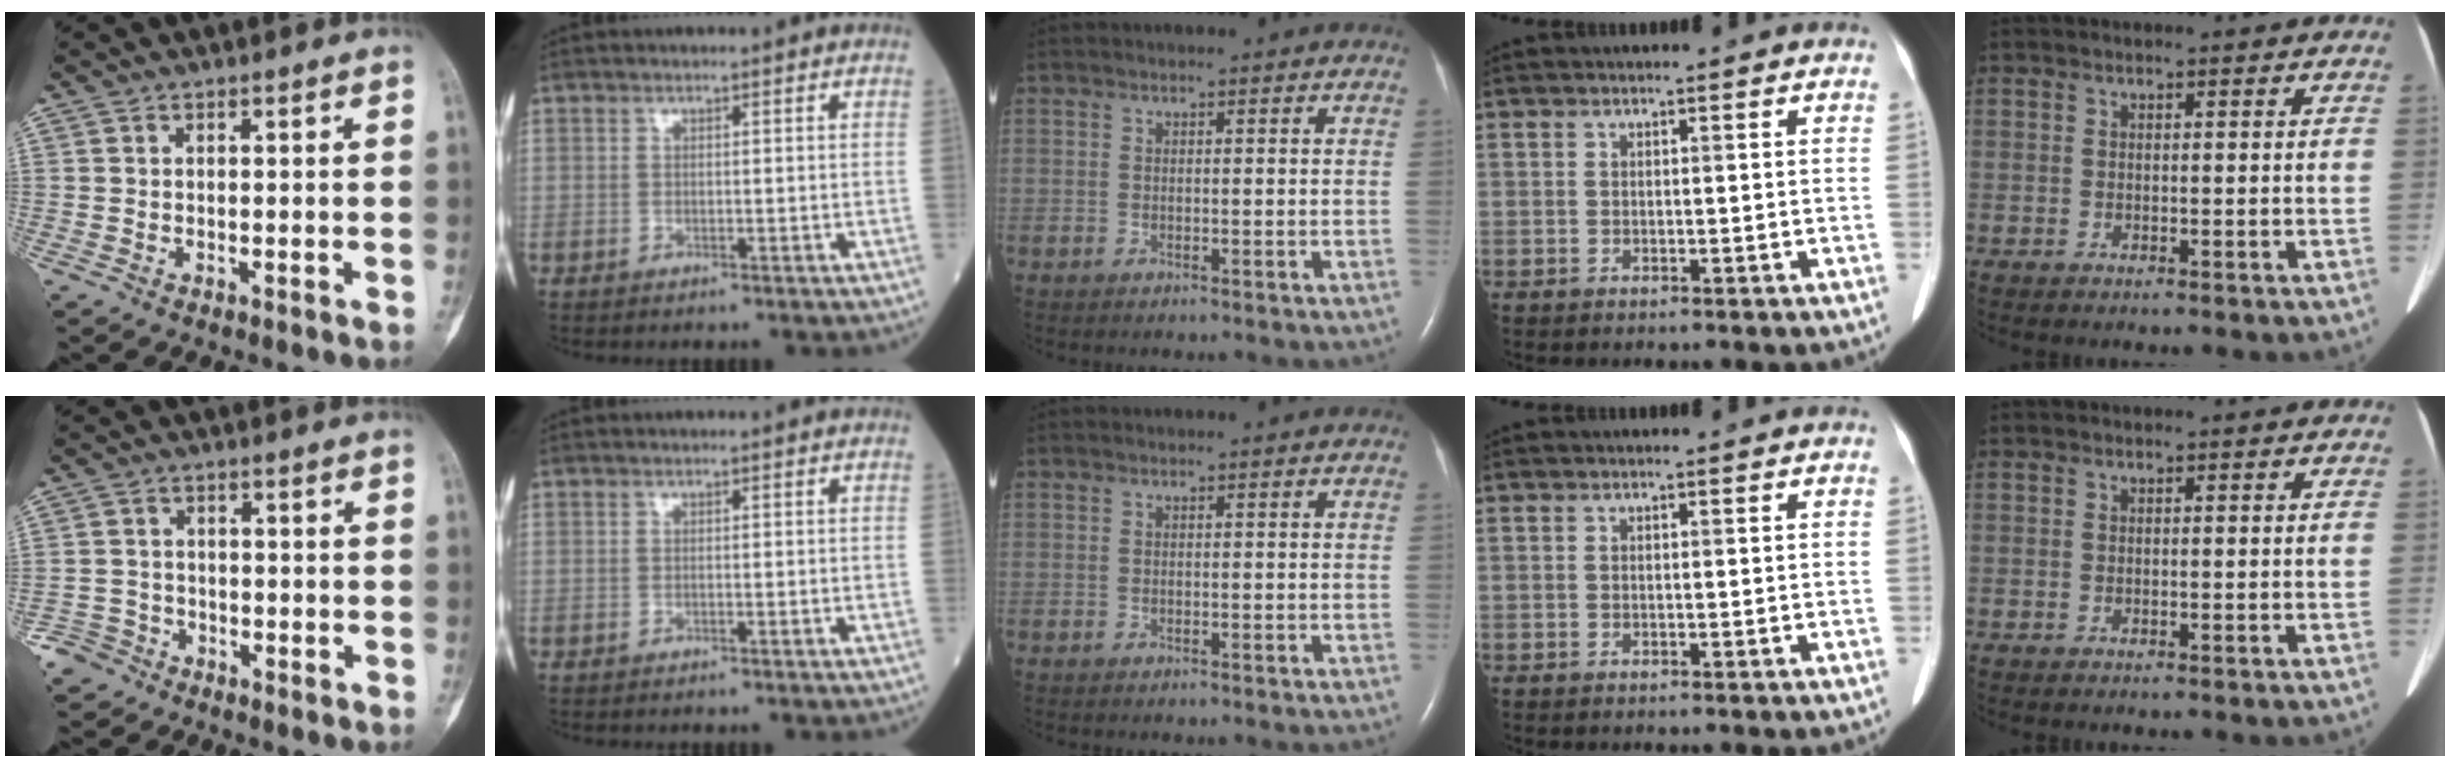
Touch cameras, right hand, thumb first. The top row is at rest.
{"thumb": {"total": 4.2, "force": [-2.8, 3.1, -0.2], "torque": [0.025, 0.020, -0.055]}}